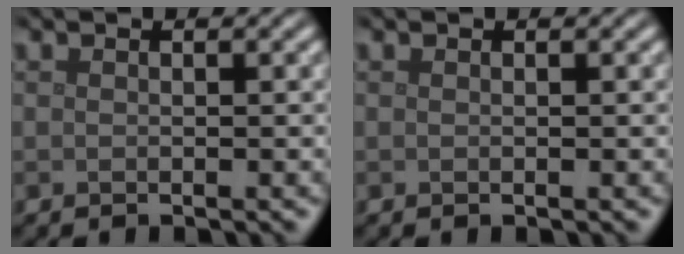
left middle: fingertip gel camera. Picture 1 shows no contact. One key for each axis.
{"total": 0.0}